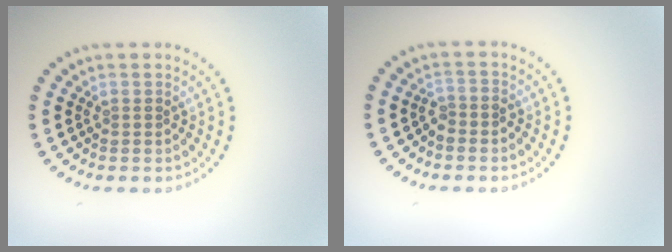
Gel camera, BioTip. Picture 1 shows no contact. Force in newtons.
{"total": 1.4, "press": 1.1, "slide": 0.8}